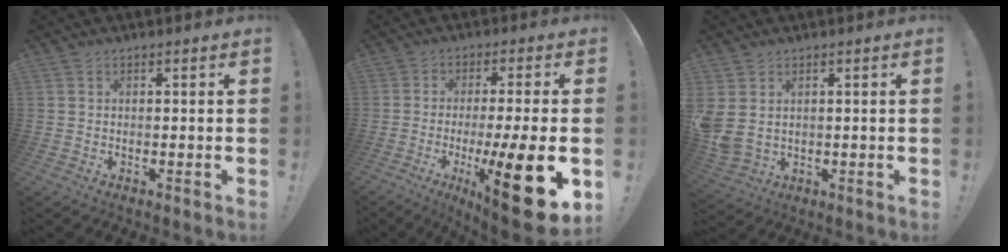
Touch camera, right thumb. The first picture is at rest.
{"total": 19.4, "force": [-6.6, 3.0, 18.0], "torque": [-0.266, 0.018, -0.098]}
{"total": 5.5, "force": [2.0, 3.6, 3.6], "torque": [-0.074, -0.012, 0.043]}